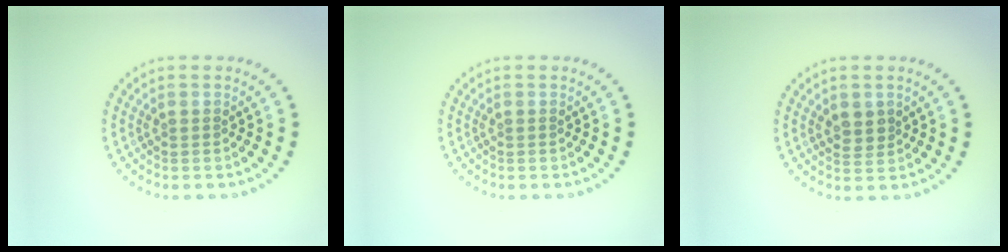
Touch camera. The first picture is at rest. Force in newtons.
{"total": 0.0}
{"total": 1.9, "press": 1.8, "slide": 0.6}